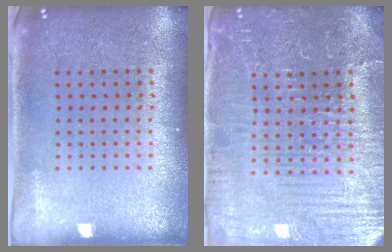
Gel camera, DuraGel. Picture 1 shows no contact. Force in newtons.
{"total": 4.4, "press": 4.2, "slide": 1.3}